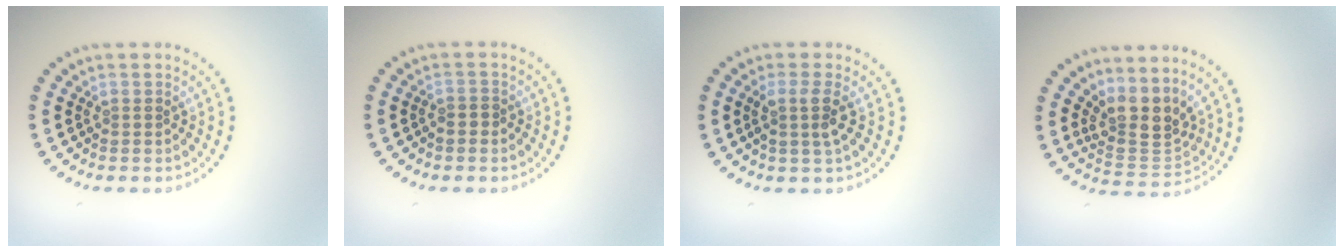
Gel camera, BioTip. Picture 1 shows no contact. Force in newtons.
{"total": 0.8, "press": 0.5, "slide": 0.6}
{"total": 2.2, "press": 1.8, "slide": 1.2}
{"total": 3.9, "press": 2.8, "slide": 2.6}